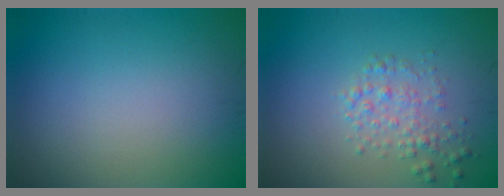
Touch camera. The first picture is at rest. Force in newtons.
{"total": 2.1, "press": 2.1, "slide": 0.1}